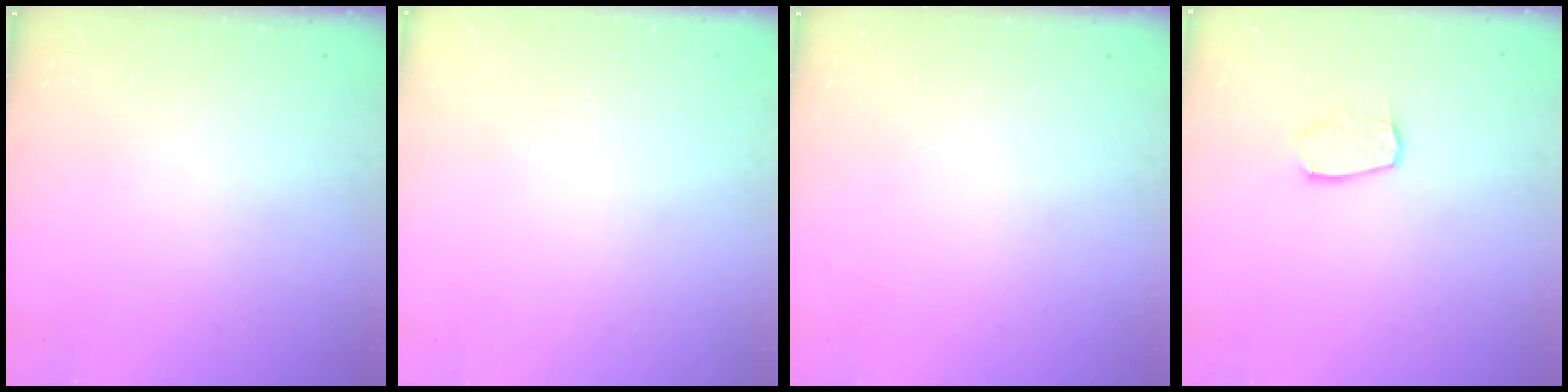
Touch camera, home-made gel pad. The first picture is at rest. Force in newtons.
{"total": 0.0}
{"total": 0.0}
{"total": 6.1, "press": 6.1, "slide": 0.2}